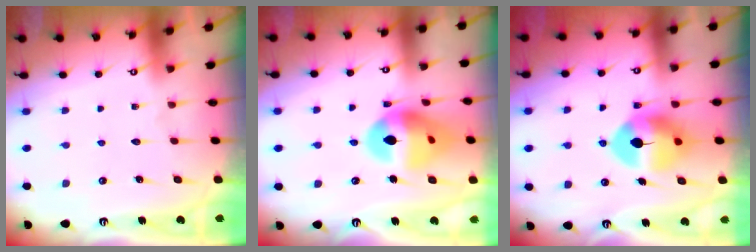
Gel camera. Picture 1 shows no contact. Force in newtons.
{"total": 16.3, "press": 16.2, "slide": 1.7}
{"total": 10.3, "press": 10.1, "slide": 1.7}